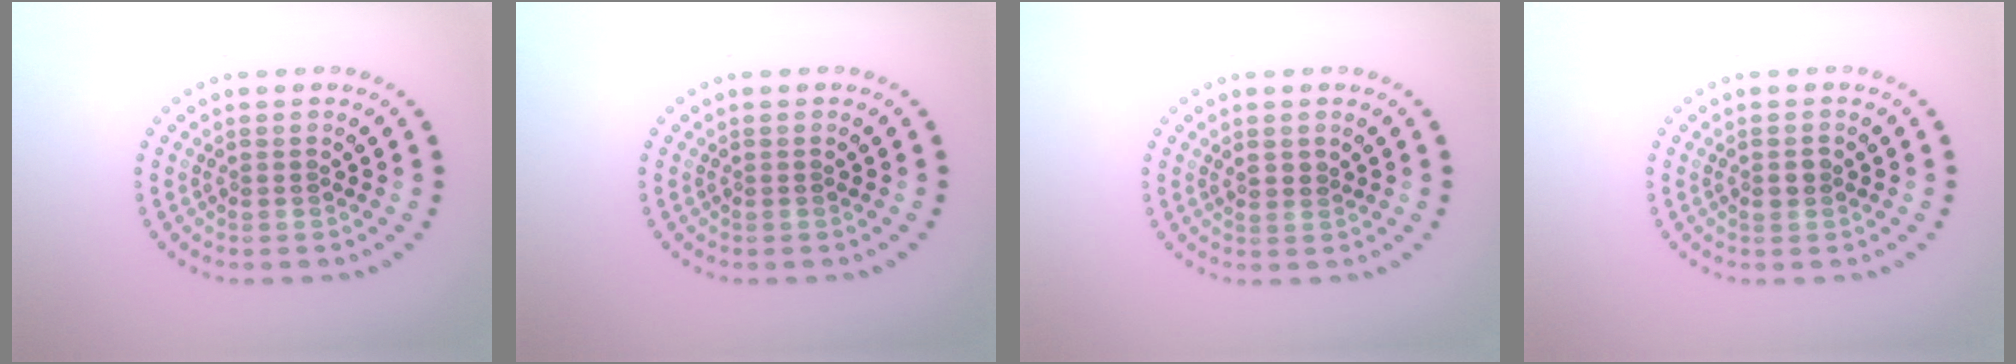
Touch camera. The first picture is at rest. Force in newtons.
{"total": 0.0}
{"total": 0.6, "press": 0.4, "slide": 0.3}
{"total": 0.9, "press": 0.8, "slide": 0.2}